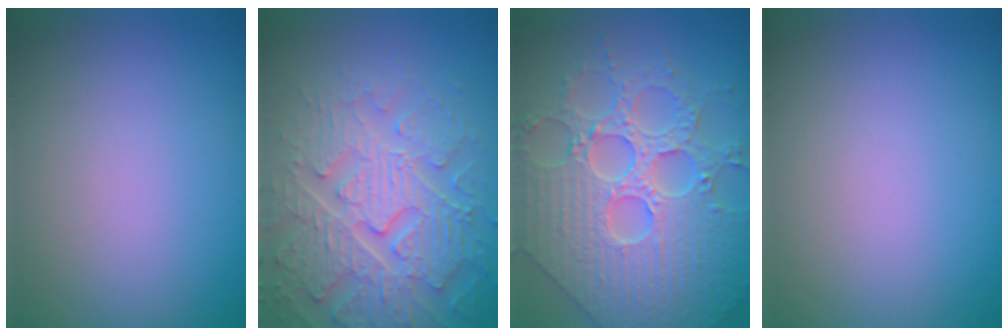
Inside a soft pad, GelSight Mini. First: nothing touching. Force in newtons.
{"total": 6.8, "press": 5.8, "slide": 3.6}
{"total": 7.5, "press": 6.6, "slide": 3.5}
{"total": 0.0}